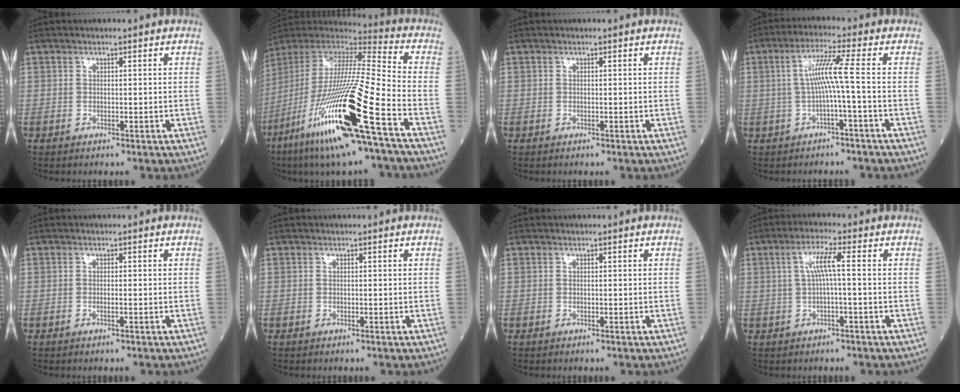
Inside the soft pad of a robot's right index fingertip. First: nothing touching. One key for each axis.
{"total": 28.2, "fx": -12.7, "fy": 2.0, "fz": 25.1, "tx": -0.516, "ty": -0.080, "tz": -0.241}
{"total": 0.0}
{"total": 6.4, "fx": -0.8, "fy": -0.6, "fz": 6.3, "tx": -0.128, "ty": 0.014, "tz": -0.010}
{"total": 0.9, "fx": -0.3, "fy": 0.3, "fz": 0.8, "tx": -0.021, "ty": -0.002, "tz": -0.006}
{"total": 0.0}
{"total": 0.0}
{"total": 4.8, "fx": 0.4, "fy": 0.6, "fz": 4.7, "tx": -0.098, "ty": 0.016, "tz": 0.011}